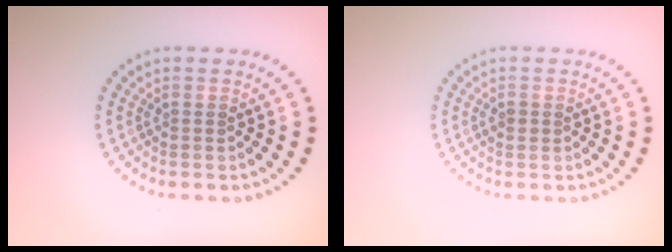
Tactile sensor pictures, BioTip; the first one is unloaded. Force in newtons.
{"total": 1.1, "press": 1.1, "slide": 0.2}